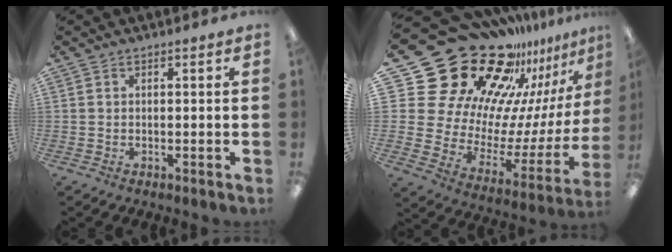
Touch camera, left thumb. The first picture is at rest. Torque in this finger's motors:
{"motor_torque": [1.98, 1.99, 1.37, -1.40, 0.08]}